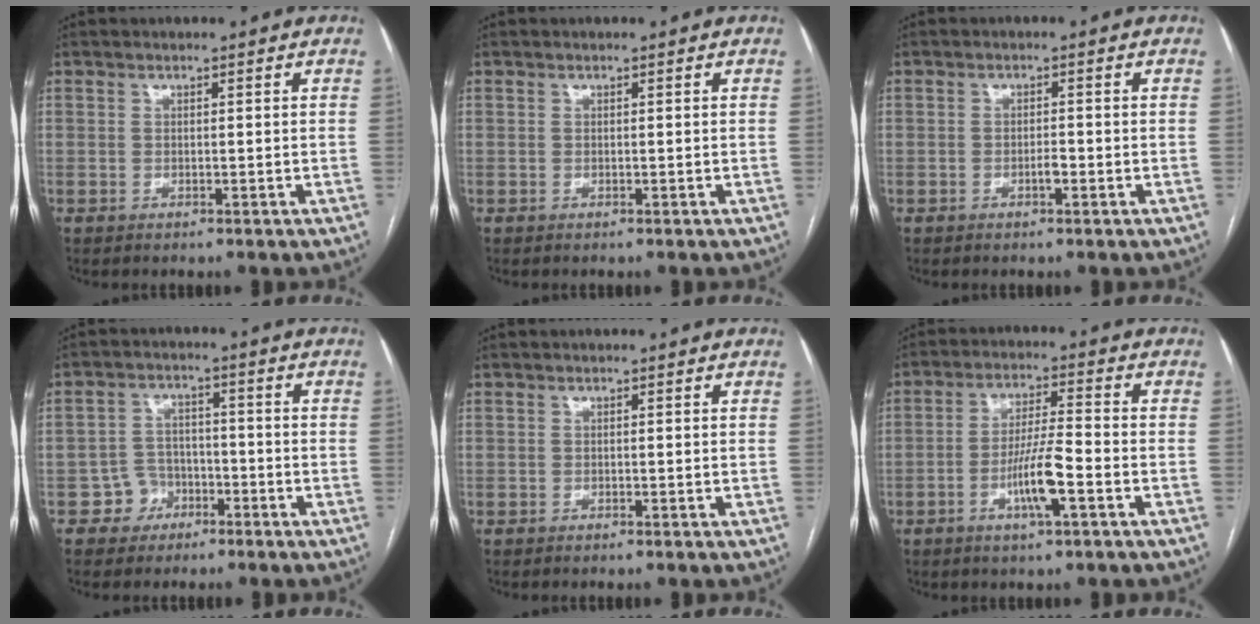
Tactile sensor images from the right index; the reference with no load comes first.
{"total": 0.0}
{"total": 1.5, "force": [-0.7, 0.4, 1.3], "torque": [-0.023, 0.002, -0.011]}
{"total": 4.6, "force": [-2.5, 3.9, 0.3], "torque": [0.004, 0.016, -0.041]}
{"total": 0.0}
{"total": 7.8, "force": [-3.0, 0.5, 7.2], "torque": [-0.136, -0.001, -0.055]}